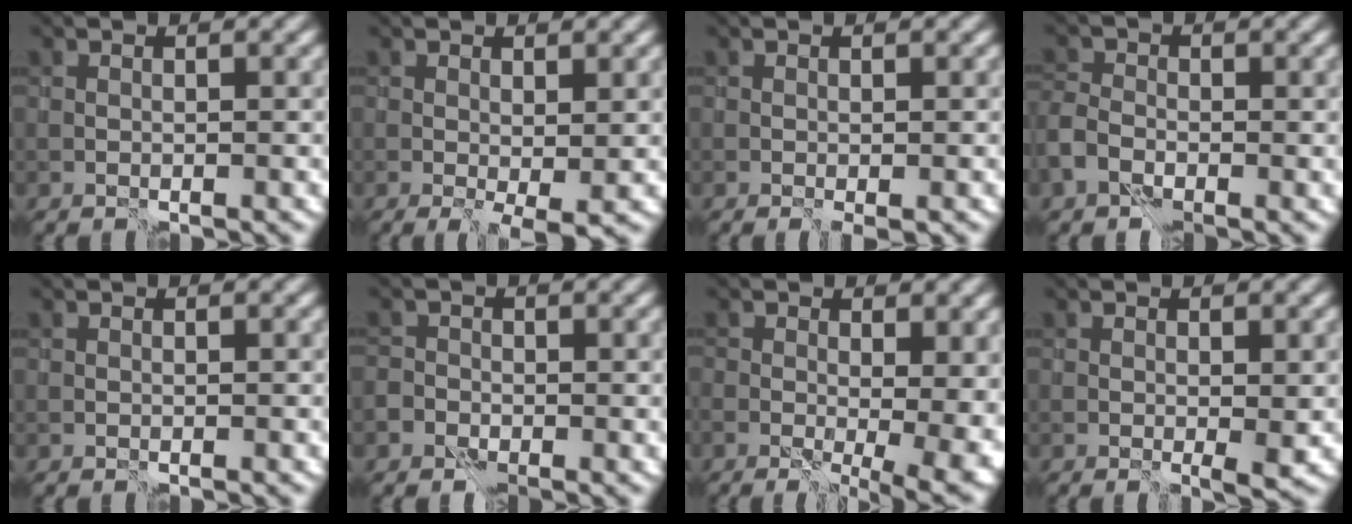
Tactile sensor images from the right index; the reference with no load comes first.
{"total": 2.1, "force": [-0.2, 0.7, 2.0], "torque": [-0.031, -0.008, 0.000]}
{"total": 0.6, "force": [-0.2, 0.1, 0.6], "torque": [-0.011, -0.005, 0.000]}
{"total": 2.2, "force": [-1.3, 1.3, 1.2], "torque": [-0.026, 0.004, -0.038]}
{"total": 0.0}
{"total": 1.3, "force": [-0.8, 1.0, 0.2], "torque": [0.012, 0.006, -0.022]}
{"total": 9.1, "force": [-1.0, 4.5, 7.9], "torque": [-0.084, -0.013, -0.005]}
{"total": 1.7, "force": [-0.1, 0.3, 1.6], "torque": [-0.022, -0.006, -0.002]}